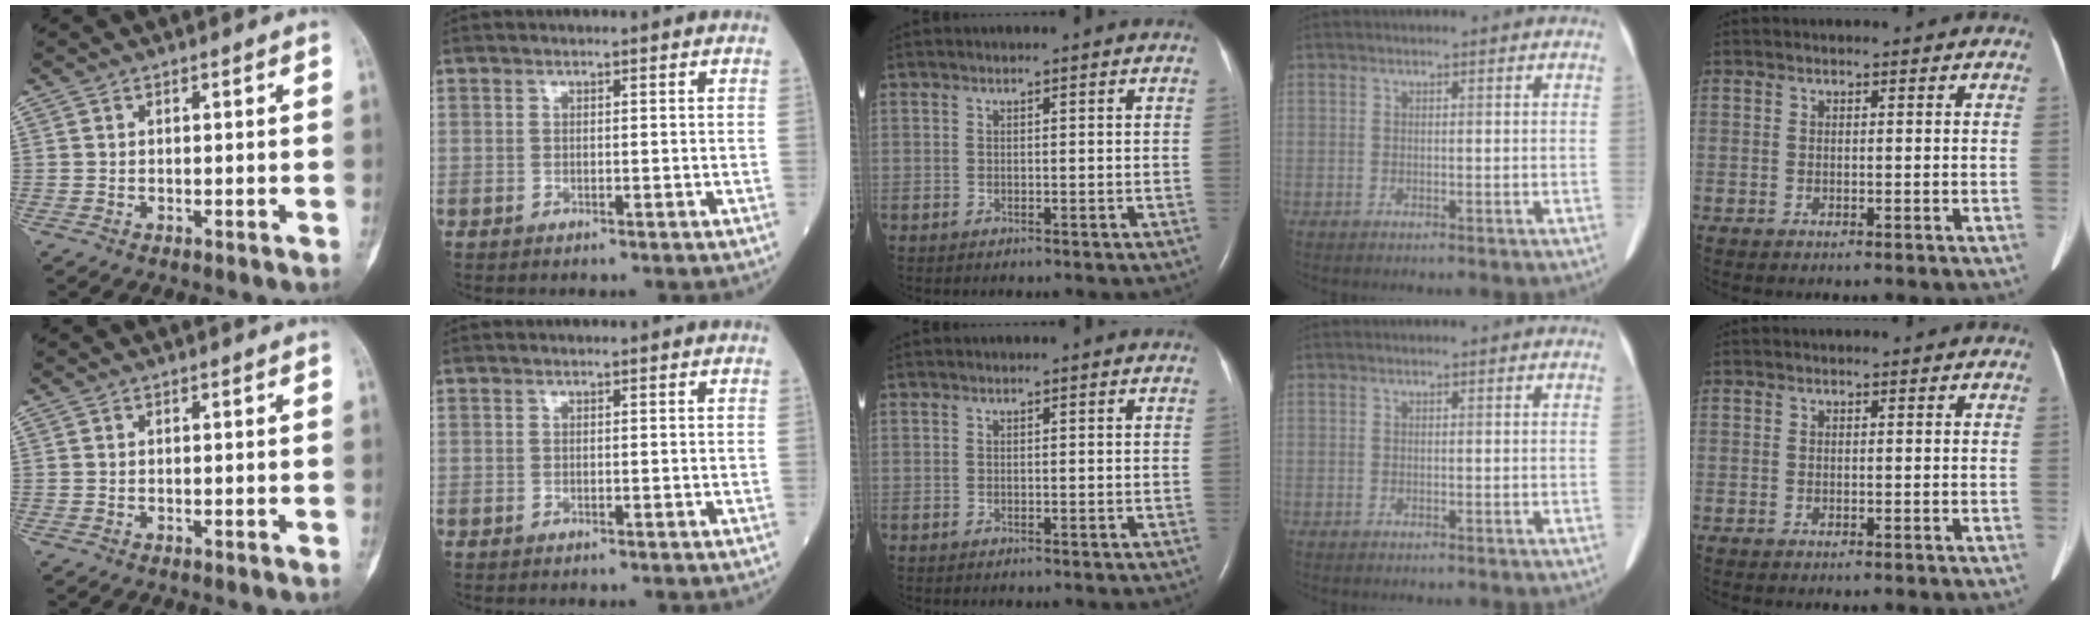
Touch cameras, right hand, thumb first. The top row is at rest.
{}